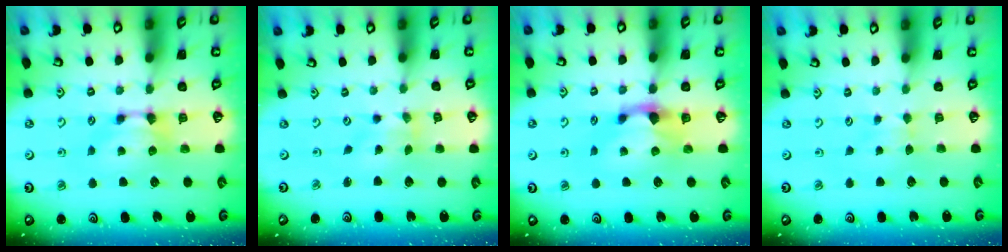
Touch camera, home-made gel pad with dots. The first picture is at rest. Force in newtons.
{"total": 1.7, "press": 1.3, "slide": 1.1}
{"total": 2.0, "press": 1.8, "slide": 1.0}
{"total": 2.4, "press": 2.3, "slide": 0.5}